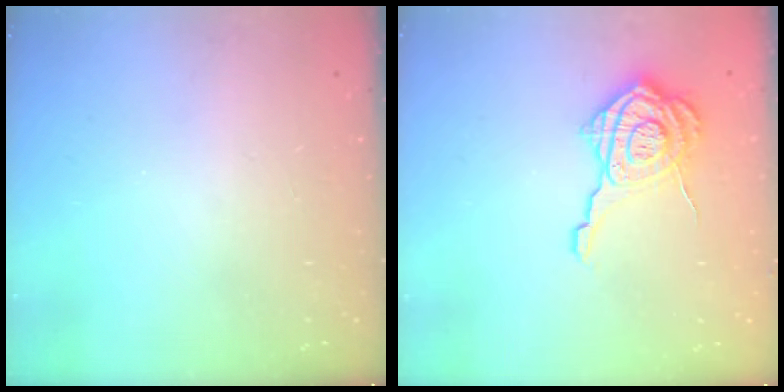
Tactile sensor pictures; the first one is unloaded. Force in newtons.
{"total": 13.5, "press": 13.4, "slide": 1.1}